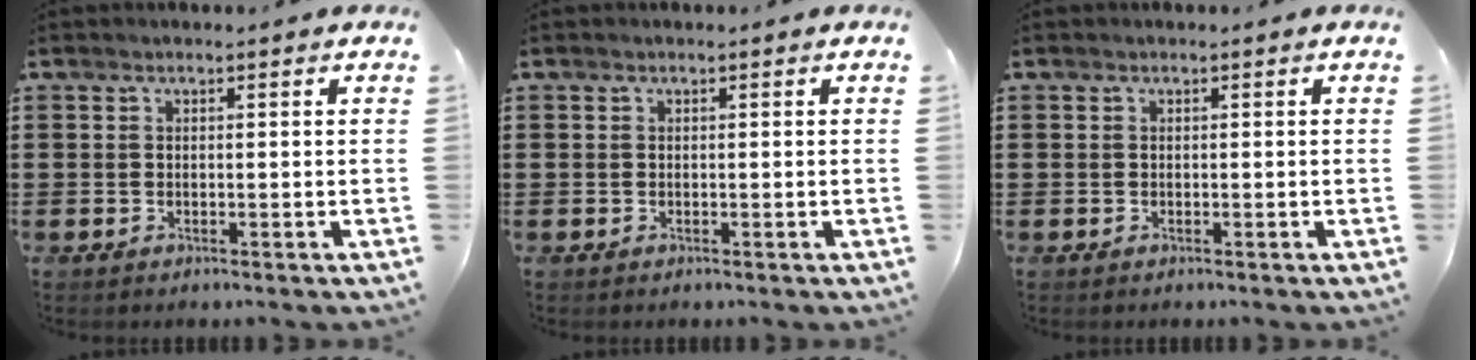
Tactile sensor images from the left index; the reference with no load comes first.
{"total": 0.0}
{"total": 0.0}